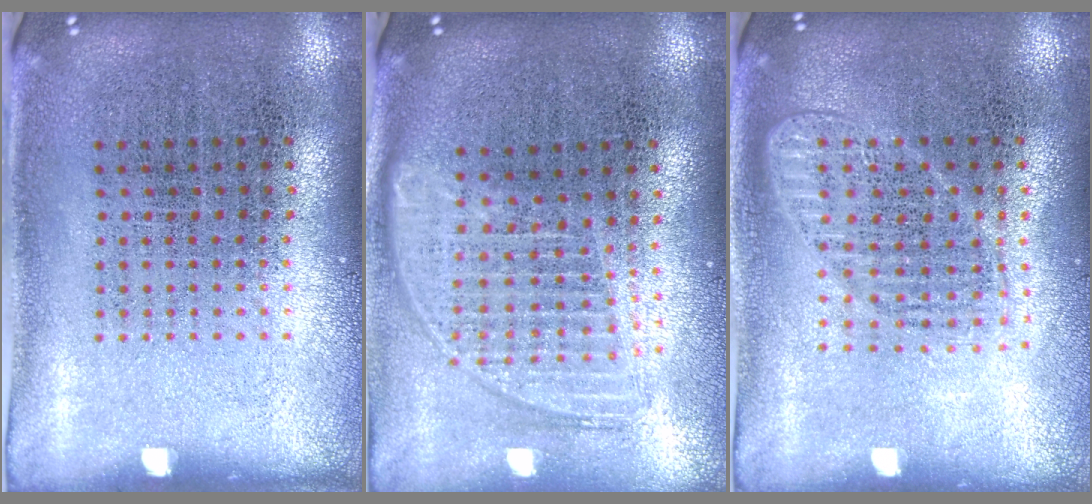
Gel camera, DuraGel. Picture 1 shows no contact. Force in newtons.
{"total": 1.8, "press": 1.5, "slide": 0.9}
{"total": 1.6, "press": 1.4, "slide": 0.7}